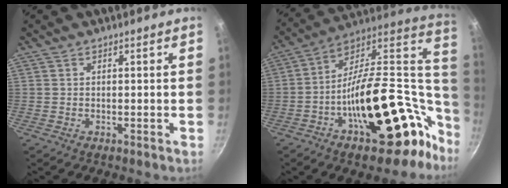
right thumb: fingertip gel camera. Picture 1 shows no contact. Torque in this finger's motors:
{"motor_torque": [2.75, 2.26, 2.08, -0.69, 0.48]}